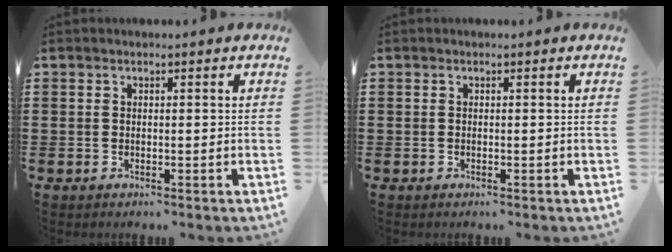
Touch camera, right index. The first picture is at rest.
{"total": 0.0}